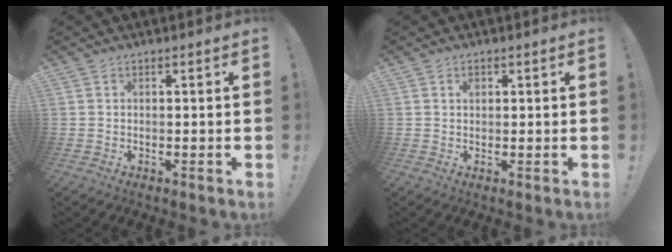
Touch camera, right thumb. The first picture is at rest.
{"total": 0.6, "force": [0.3, 0.4, 0.4], "torque": [-0.007, 0.002, 0.006]}